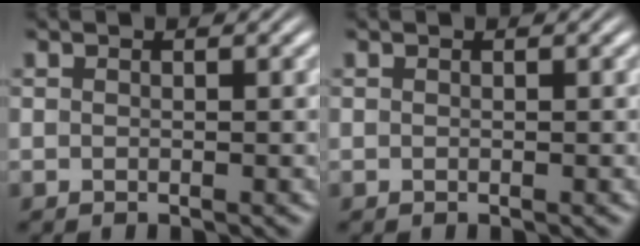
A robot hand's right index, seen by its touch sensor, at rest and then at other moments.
{"total": 0.0}